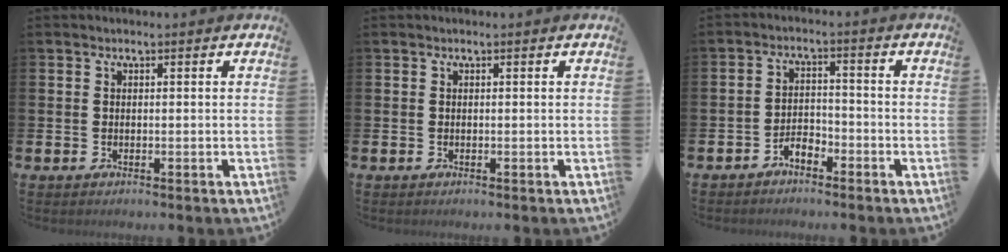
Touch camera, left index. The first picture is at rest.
{"total": 0.0}
{"total": 2.7, "force": [-2.4, 1.0, 0.8], "torque": [-0.025, 0.012, -0.049]}